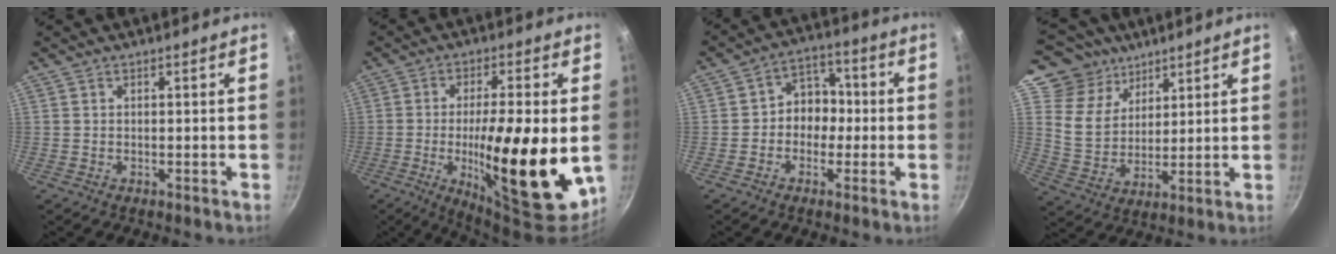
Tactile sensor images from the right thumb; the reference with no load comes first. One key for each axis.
{"total": 21.5, "fx": -3.0, "fy": 6.0, "fz": 20.5, "tx": -0.302, "ty": -0.003, "tz": -0.041}
{"total": 7.4, "fx": -0.9, "fy": 6.2, "fz": 3.9, "tx": -0.001, "ty": 0.028, "tz": -0.026}
{"total": 13.0, "fx": 8.3, "fy": 9.2, "fz": 3.9, "tx": -0.044, "ty": -0.041, "tz": 0.151}